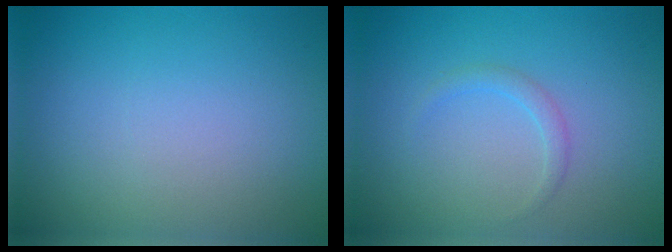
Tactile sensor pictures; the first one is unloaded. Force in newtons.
{"total": 1.1, "press": 1.1, "slide": 0.1}